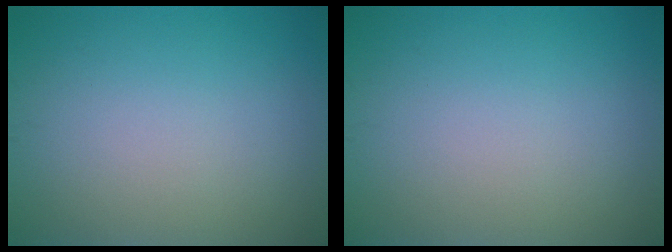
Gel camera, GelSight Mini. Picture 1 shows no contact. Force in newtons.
{"total": 0.0}